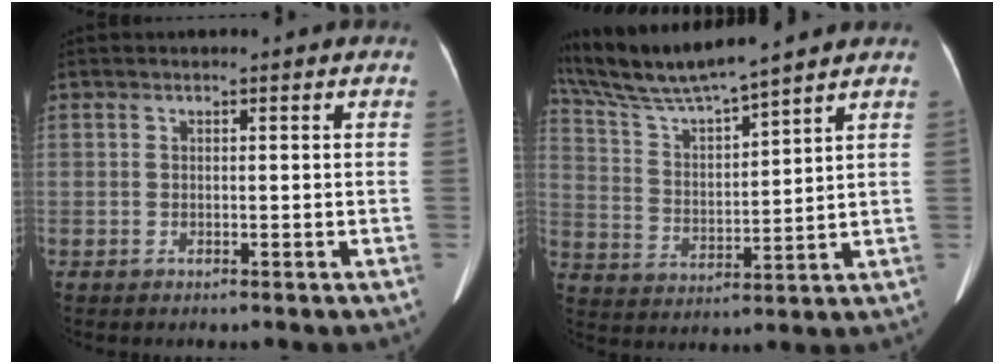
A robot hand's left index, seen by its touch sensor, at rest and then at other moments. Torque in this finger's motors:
{"motor_torque": [0.52, -1.62, 0.33, 0.14]}